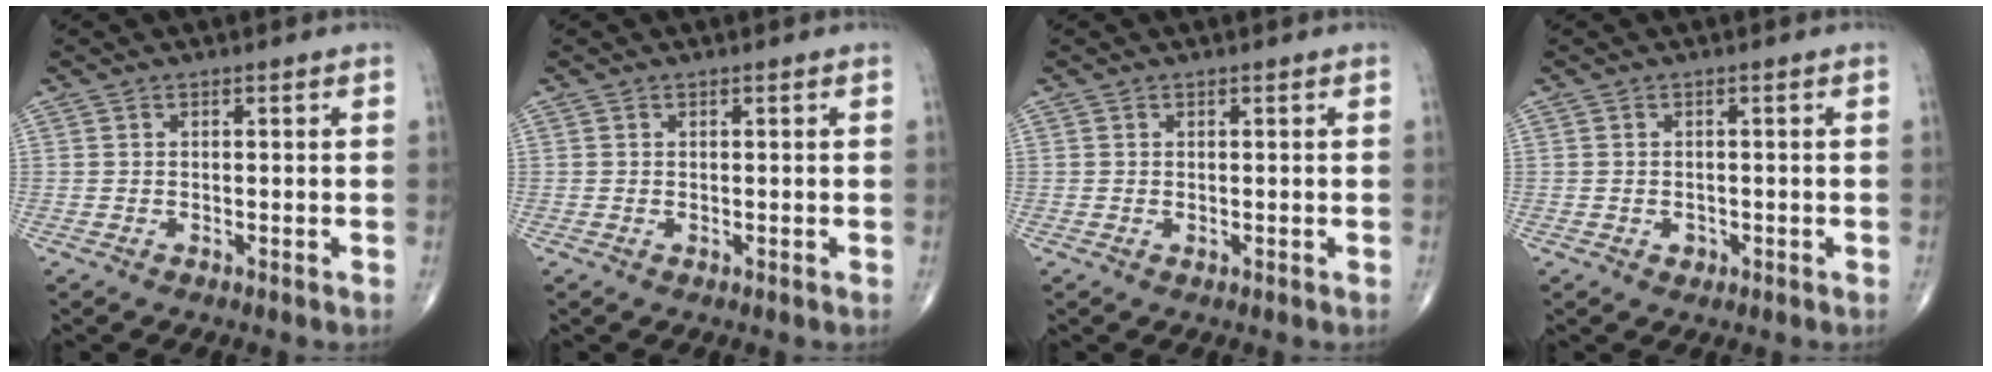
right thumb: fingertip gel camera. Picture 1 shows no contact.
{"total": 0.0}
{"total": 0.0}
{"total": 1.3, "force": [-0.5, 1.1, 0.5], "torque": [-0.002, 0.003, -0.005]}